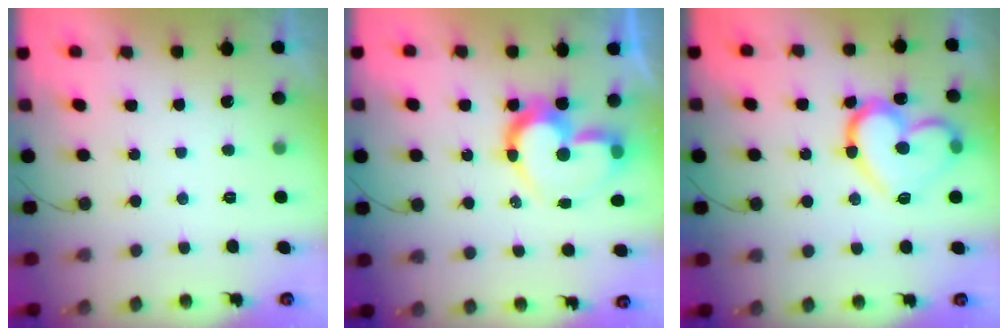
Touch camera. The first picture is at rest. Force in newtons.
{"total": 15.2, "press": 15.2, "slide": 1.2}
{"total": 18.4, "press": 18.4, "slide": 1.0}